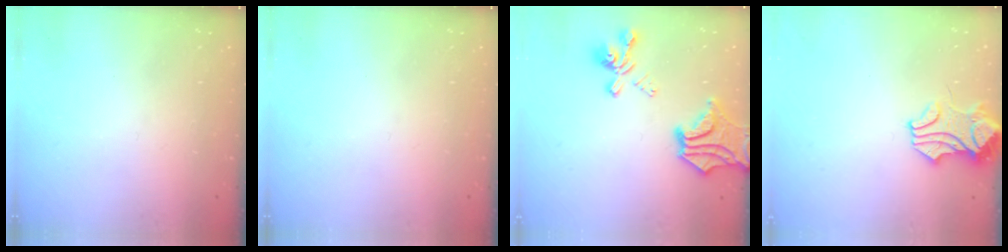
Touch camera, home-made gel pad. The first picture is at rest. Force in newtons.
{"total": 0.0}
{"total": 7.3, "press": 6.6, "slide": 3.2}
{"total": 1.7, "press": 1.5, "slide": 0.8}